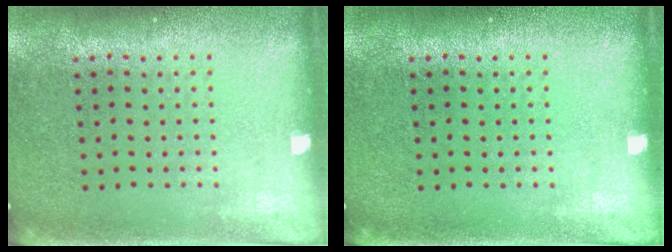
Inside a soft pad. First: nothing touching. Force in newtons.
{"total": 0.0}